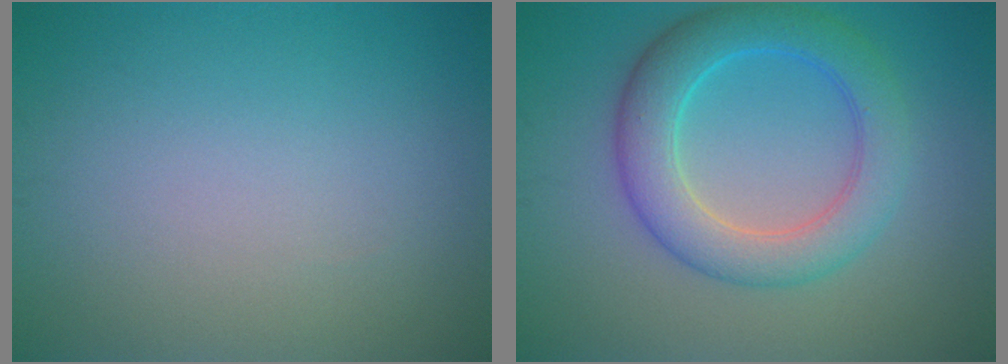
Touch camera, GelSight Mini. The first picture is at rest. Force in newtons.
{"total": 5.9, "press": 5.9, "slide": 0.0}